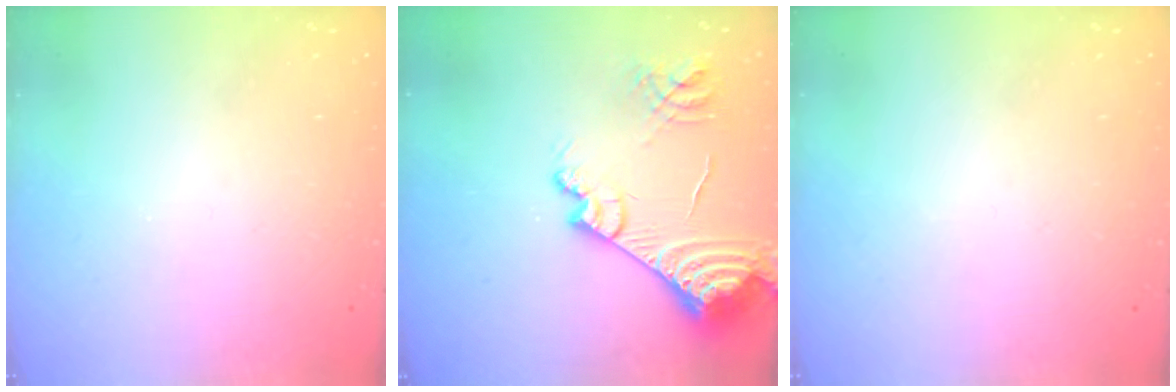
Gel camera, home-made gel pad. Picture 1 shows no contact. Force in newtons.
{"total": 18.8, "press": 18.6, "slide": 2.1}
{"total": 0.0}